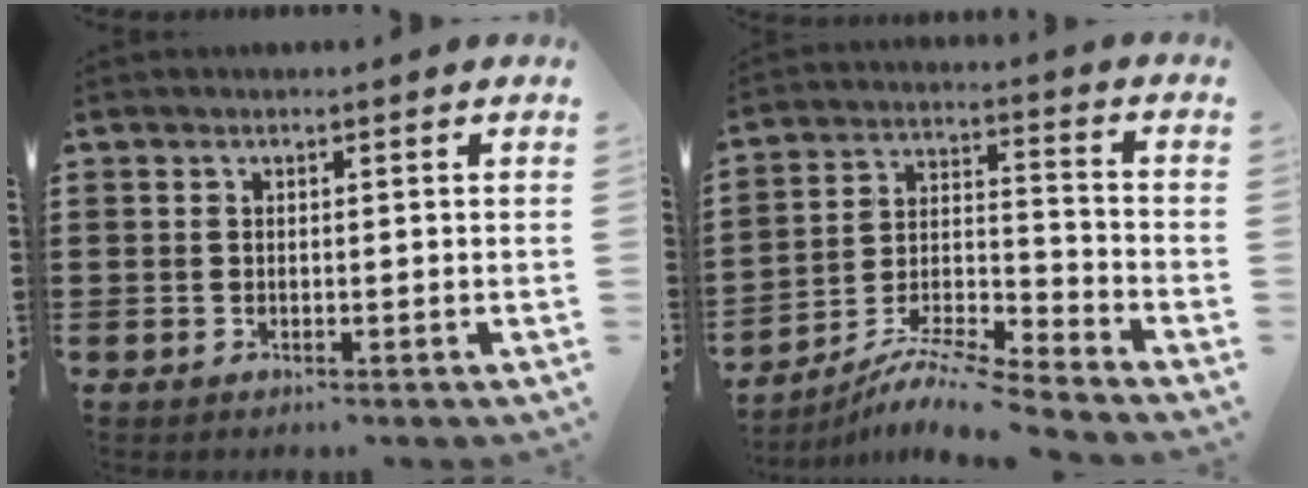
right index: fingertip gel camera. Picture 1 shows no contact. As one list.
[{"total": 8.3, "force": [-7.8, 0.1, 2.7], "torque": [-0.050, 0.006, -0.155]}]